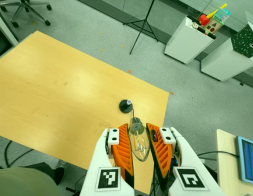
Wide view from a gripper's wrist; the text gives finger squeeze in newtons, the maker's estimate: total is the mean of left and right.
{"total": 20.2, "left": 22.1, "right": 18.4}